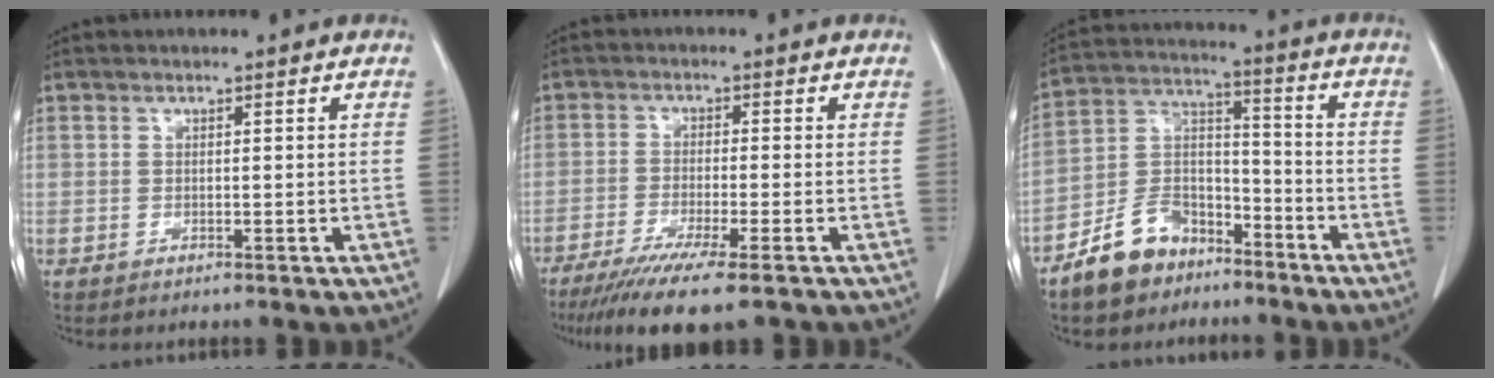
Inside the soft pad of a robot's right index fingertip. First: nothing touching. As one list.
[{"total": 9.6, "force": [-6.9, 0.3, 6.7], "torque": [-0.106, -0.024, -0.108]}, {"total": 10.8, "force": [-7.7, 6.5, 4.0], "torque": [-0.084, 0.024, -0.142]}]